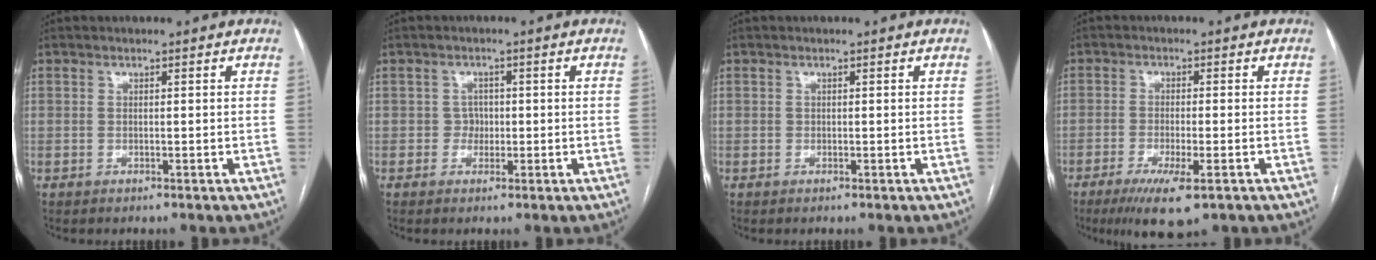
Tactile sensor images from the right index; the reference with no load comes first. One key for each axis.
{"total": 1.8, "fx": -0.3, "fy": 1.7, "fz": 0.4, "tx": 0.003, "ty": 0.007, "tz": -0.007}
{"total": 0.0}
{"total": 7.5, "fx": -4.4, "fy": 1.1, "fz": 6.1, "tx": -0.107, "ty": -0.020, "tz": -0.069}